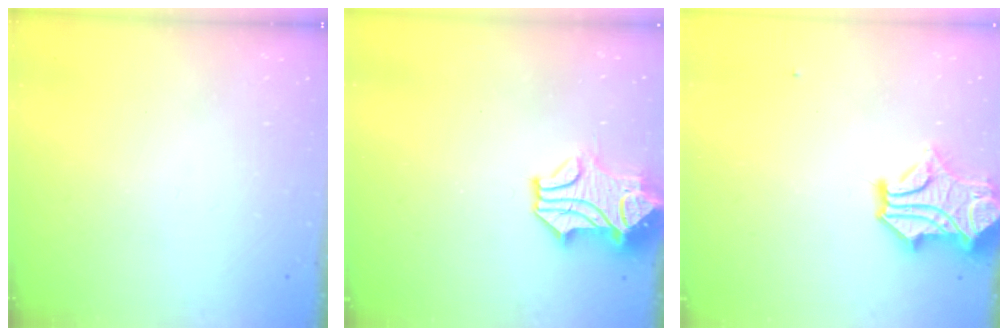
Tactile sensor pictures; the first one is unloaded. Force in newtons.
{"total": 1.0, "press": 0.2, "slide": 1.0}
{"total": 10.4, "press": 10.2, "slide": 2.2}